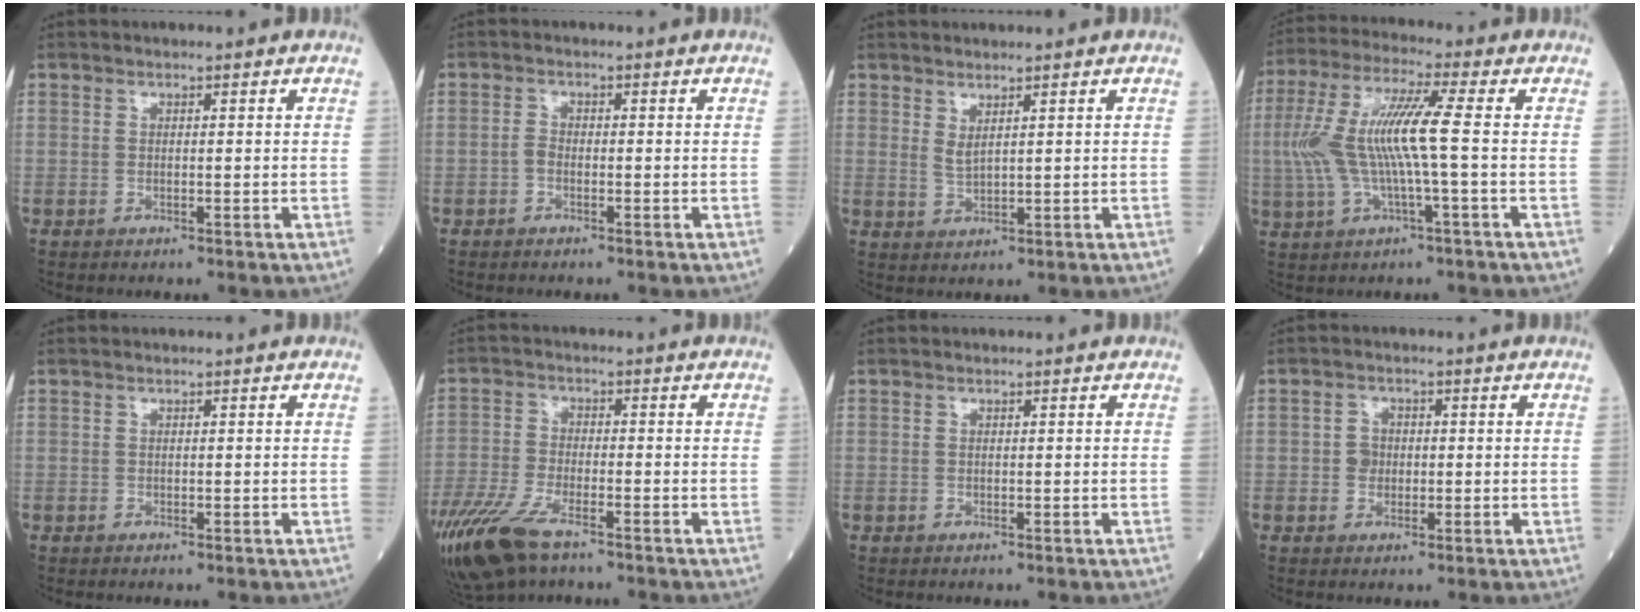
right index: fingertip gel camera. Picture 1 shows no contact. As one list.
[{"total": 1.1, "force": [-0.6, 0.6, 0.8], "torque": [-0.015, 0.002, -0.012]}, {"total": 2.0, "force": [1.2, 0.3, 1.5], "torque": [-0.038, -0.007, 0.031]}, {"total": 11.4, "force": [-0.3, 0.6, 11.3], "torque": [-0.245, 0.017, -0.011]}, {"total": 0.0}, {"total": 11.0, "force": [-7.7, 3.4, 7.2], "torque": [-0.150, -0.024, -0.145]}, {"total": 0.0}, {"total": 2.3, "force": [-0.2, 2.1, 1.1], "torque": [-0.015, 0.005, -0.005]}]